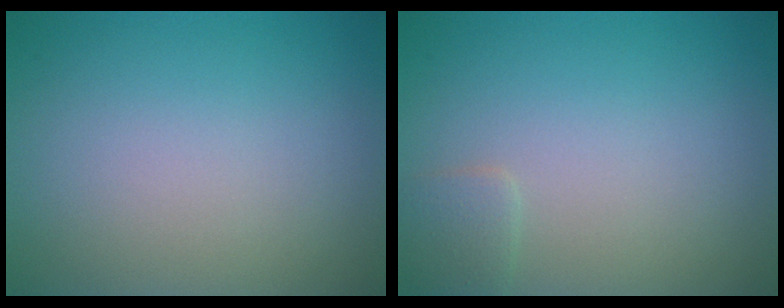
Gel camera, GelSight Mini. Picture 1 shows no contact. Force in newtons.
{"total": 1.1, "press": 1.1, "slide": 0.1}